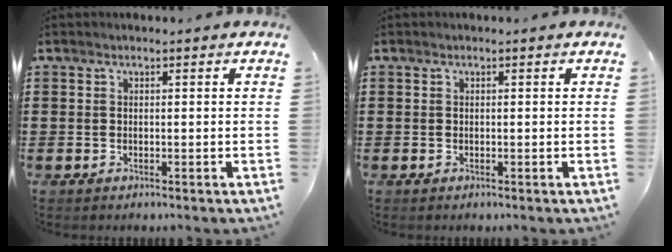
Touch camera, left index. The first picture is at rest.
{"total": 0.0}